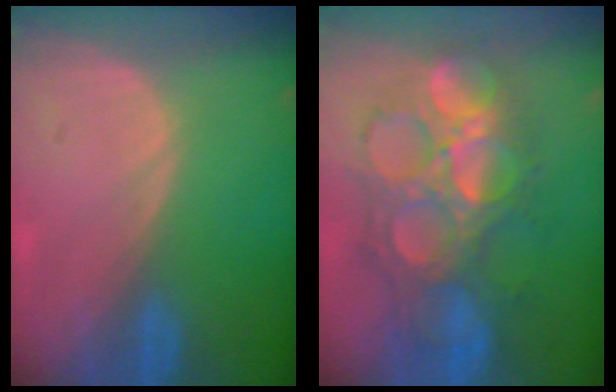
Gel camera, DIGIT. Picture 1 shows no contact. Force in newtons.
{"total": 11.3, "press": 11.3, "slide": 1.2}